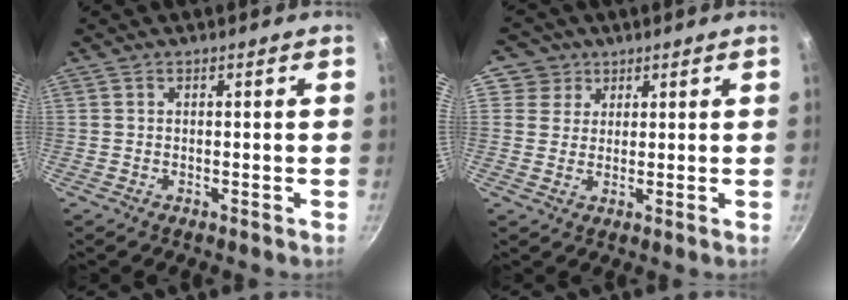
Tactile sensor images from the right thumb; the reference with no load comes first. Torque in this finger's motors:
{"motor_torque": [0.04, 0.00, -0.71, -0.49, -0.05]}